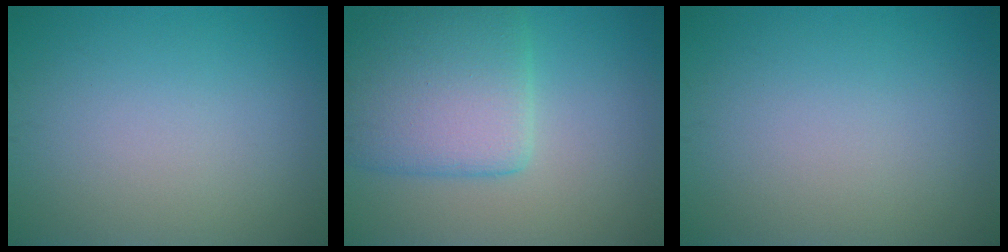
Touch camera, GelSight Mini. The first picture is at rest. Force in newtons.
{"total": 7.2, "press": 7.2, "slide": 0.5}
{"total": 0.0}